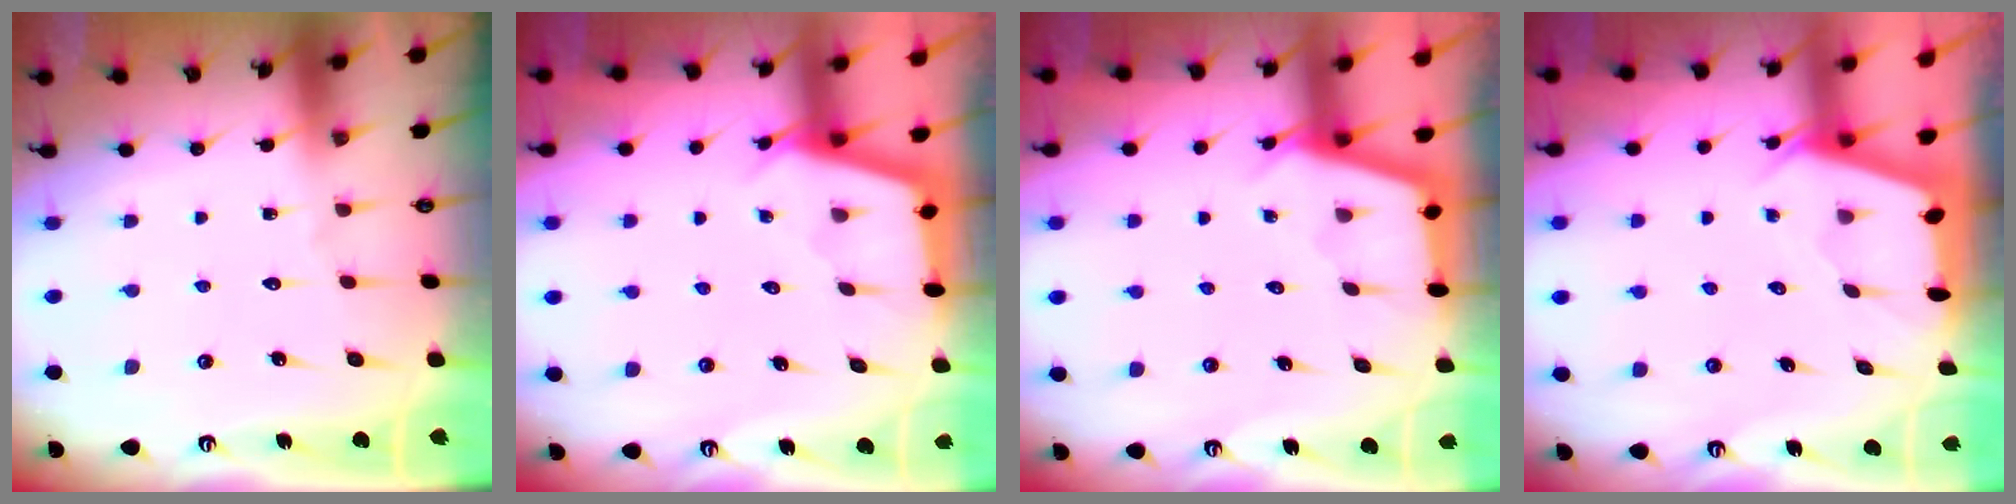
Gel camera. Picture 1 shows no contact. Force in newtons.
{"total": 2.8, "press": 2.8, "slide": 0.3}
{"total": 2.9, "press": 2.9, "slide": 0.3}
{"total": 2.0, "press": 2.0, "slide": 0.3}